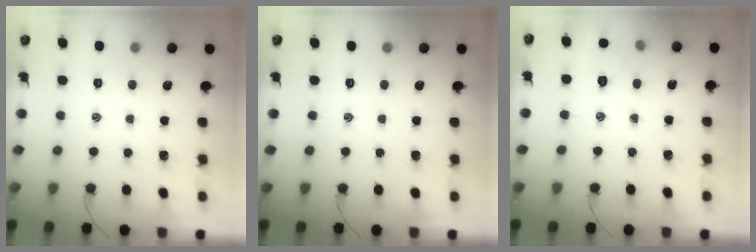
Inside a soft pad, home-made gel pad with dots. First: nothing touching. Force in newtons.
{"total": 0.0}
{"total": 5.7, "press": 5.6, "slide": 1.2}